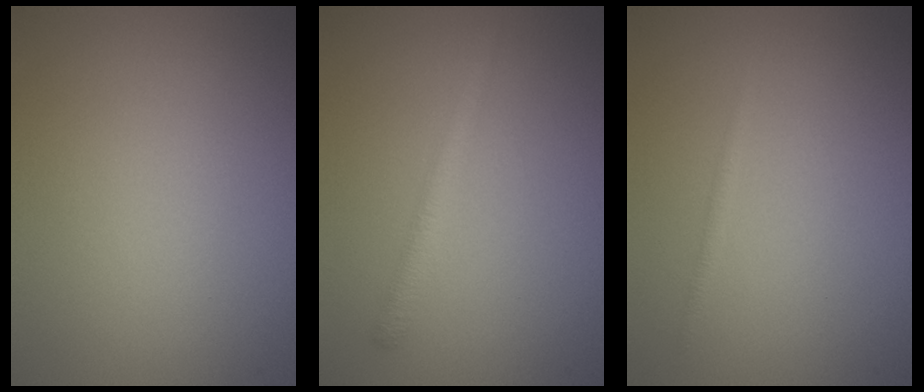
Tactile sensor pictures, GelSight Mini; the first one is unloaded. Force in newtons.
{"total": 1.9, "press": 1.9, "slide": 0.1}
{"total": 0.7, "press": 0.7, "slide": 0.0}